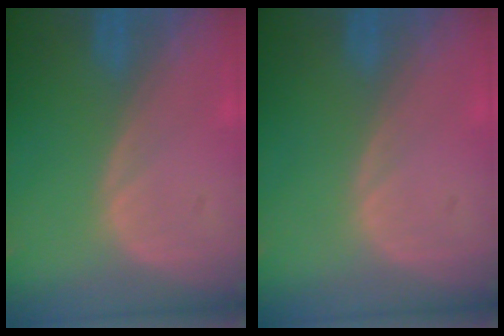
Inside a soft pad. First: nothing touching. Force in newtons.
{"total": 0.0}